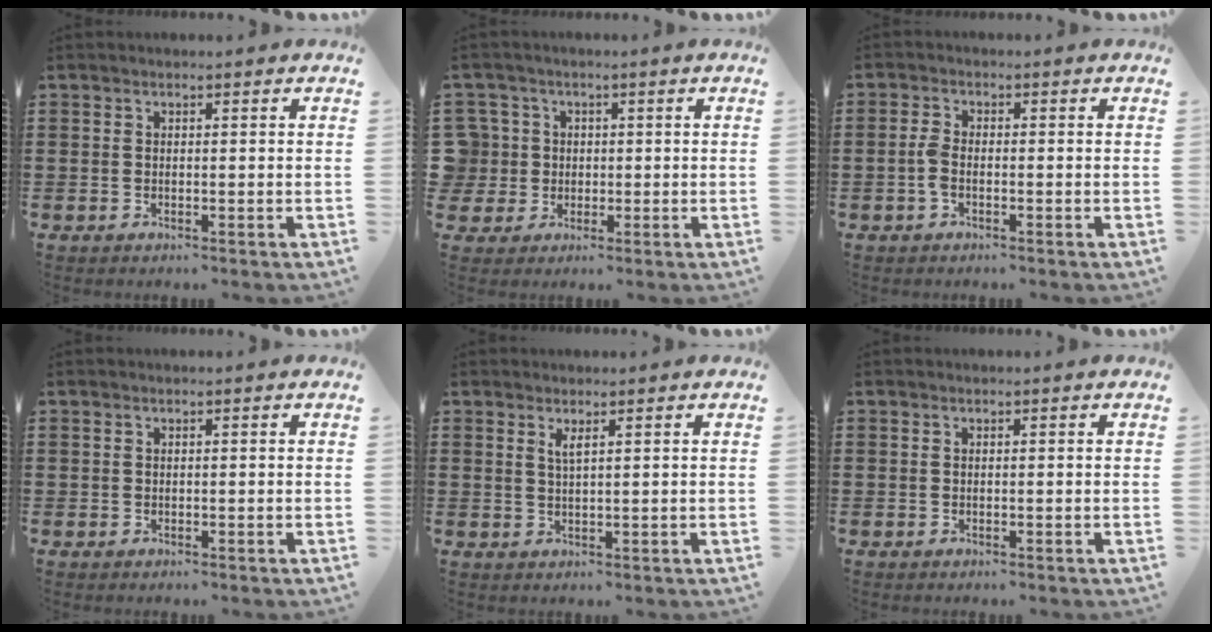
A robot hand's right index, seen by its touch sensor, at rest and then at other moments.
{"total": 5.1, "force": [0.2, 5.0, 0.8], "torque": [-0.053, 0.012, -0.002]}
{"total": 2.7, "force": [-0.9, 1.1, 2.3], "torque": [-0.065, -0.006, -0.023]}
{"total": 0.0}
{"total": 1.6, "force": [1.0, 0.2, 1.2], "torque": [-0.026, 0.002, 0.017]}
{"total": 0.0}